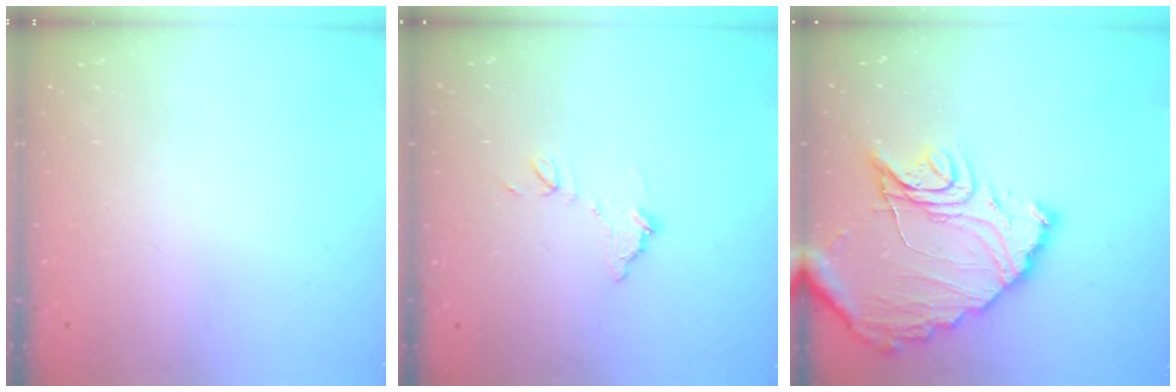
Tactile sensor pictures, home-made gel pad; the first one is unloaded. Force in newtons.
{"total": 7.7, "press": 7.7, "slide": 0.2}
{"total": 18.9, "press": 18.8, "slide": 1.6}